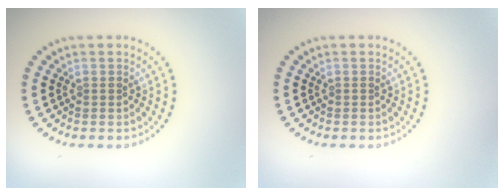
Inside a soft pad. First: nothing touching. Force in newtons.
{"total": 0.0}